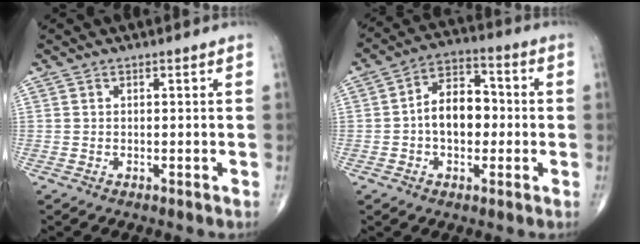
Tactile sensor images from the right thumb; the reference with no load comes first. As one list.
[{"total": 10.2, "force": [-0.8, 6.7, 7.7], "torque": [-0.098, 0.031, -0.025]}]